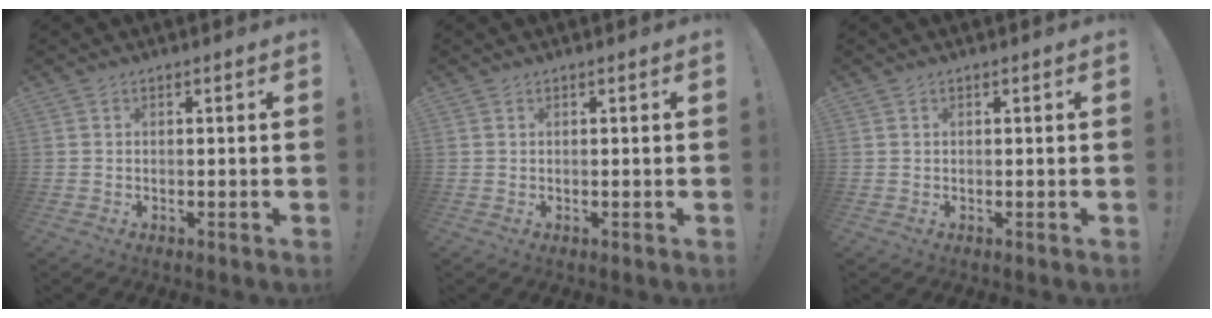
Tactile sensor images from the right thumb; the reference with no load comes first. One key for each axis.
{"total": 0.0}
{"total": 0.0}